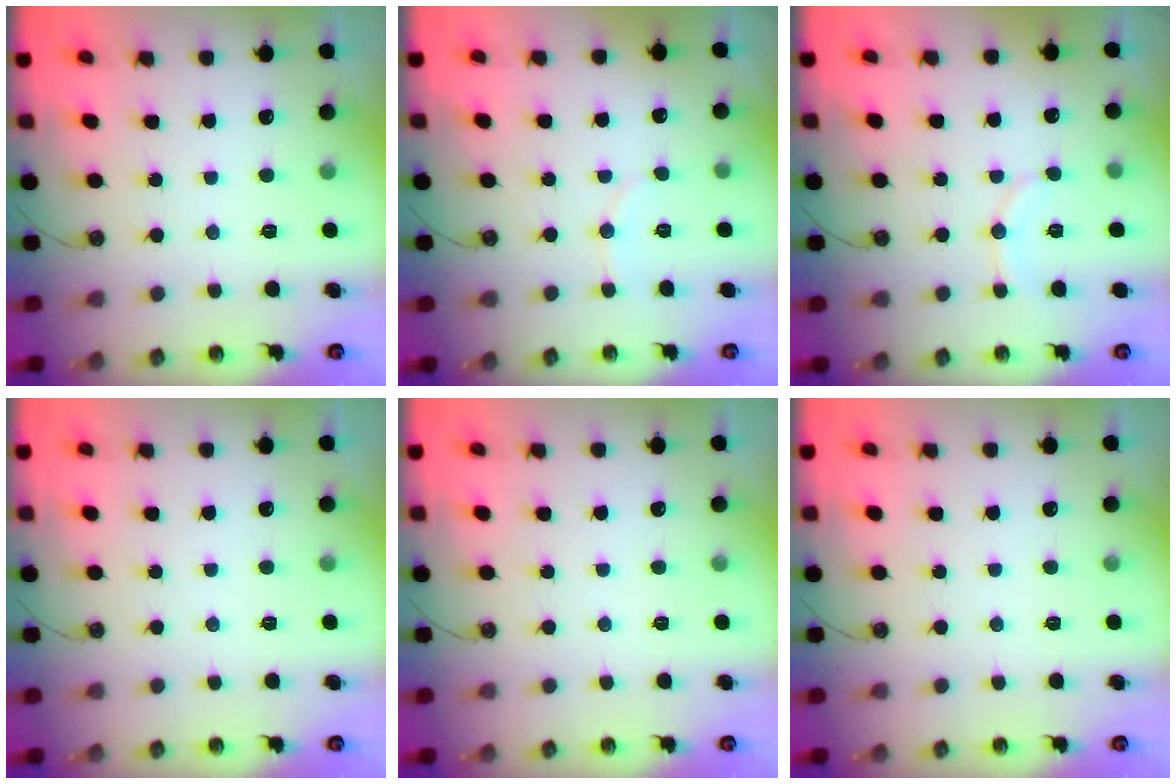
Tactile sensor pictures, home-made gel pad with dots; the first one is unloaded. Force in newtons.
{"total": 4.7, "press": 4.6, "slide": 0.7}
{"total": 6.4, "press": 6.2, "slide": 1.5}
{"total": 0.0}
{"total": 0.0}
{"total": 0.0}